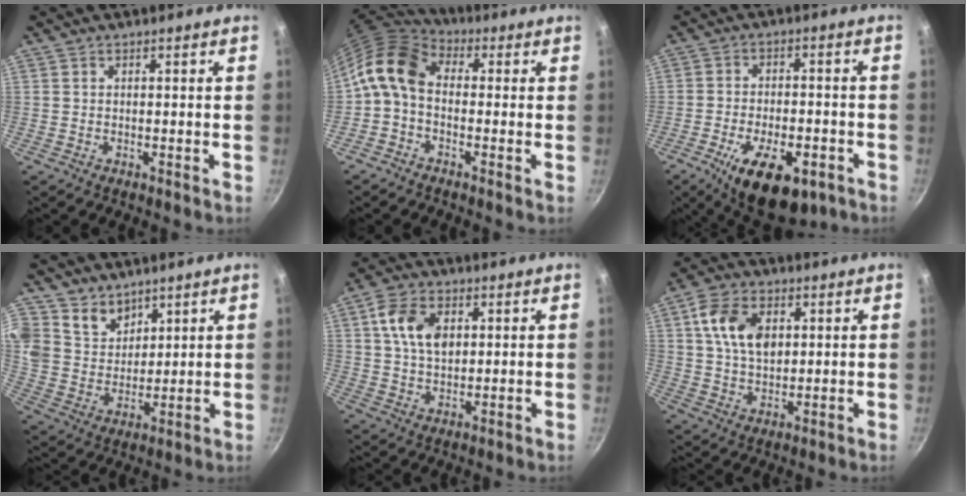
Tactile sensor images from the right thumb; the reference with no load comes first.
{"total": 9.5, "force": [-0.7, 6.5, 6.9], "torque": [-0.130, 0.036, -0.036]}
{"total": 14.8, "force": [-7.3, 7.0, 10.8], "torque": [-0.155, 0.016, -0.104]}
{"total": 9.6, "force": [6.4, 6.7, 2.2], "torque": [-0.011, -0.041, 0.123]}
{"total": 9.1, "force": [2.4, 5.9, 6.4], "torque": [-0.107, 0.000, 0.041]}
{"total": 10.4, "force": [2.8, 6.8, 7.4], "torque": [-0.121, -0.002, 0.050]}